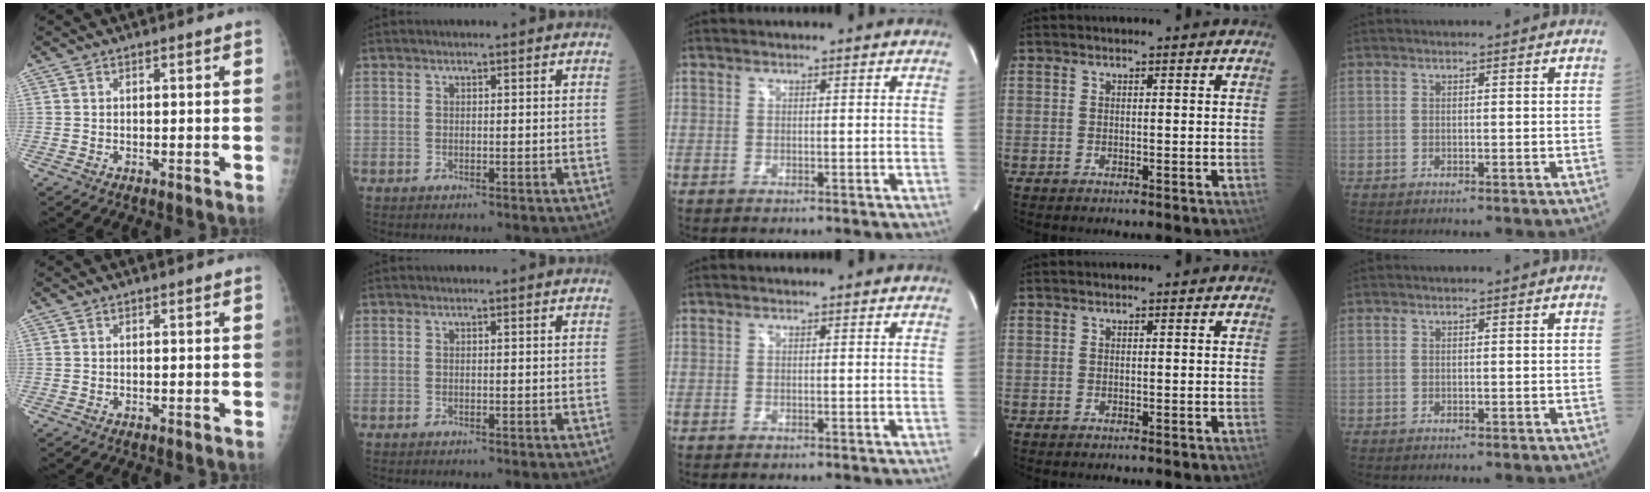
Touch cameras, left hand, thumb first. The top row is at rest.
{}